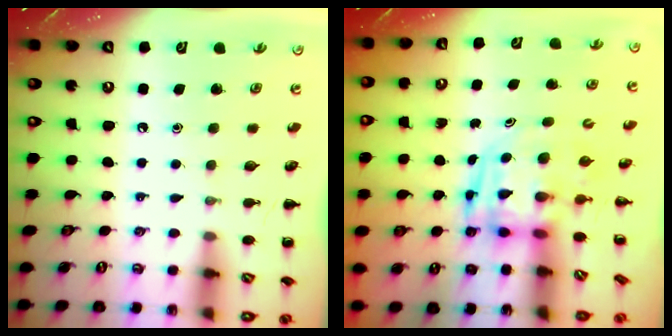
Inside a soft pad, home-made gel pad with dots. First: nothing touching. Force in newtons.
{"total": 3.3, "press": 3.2, "slide": 0.7}